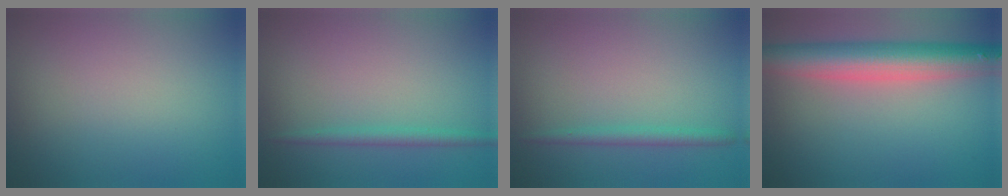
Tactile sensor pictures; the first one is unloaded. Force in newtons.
{"total": 1.6, "press": 1.6, "slide": 0.0}
{"total": 1.6, "press": 1.6, "slide": 0.1}
{"total": 7.9, "press": 7.9, "slide": 0.5}